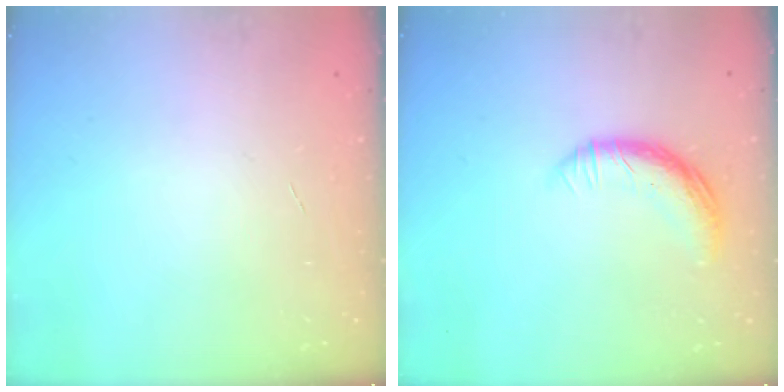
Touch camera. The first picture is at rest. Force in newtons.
{"total": 11.0, "press": 10.9, "slide": 1.5}